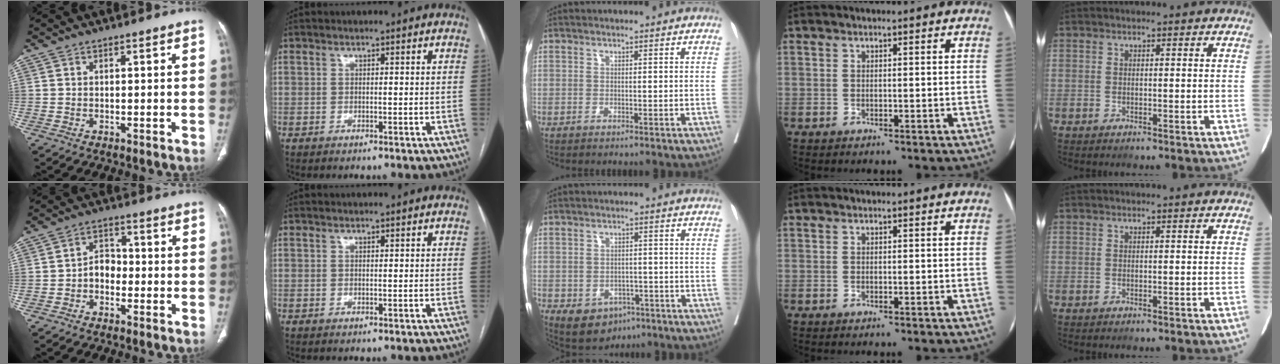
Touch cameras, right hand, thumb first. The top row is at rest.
{"thumb": {"total": 4.2, "force": [-1.3, 3.2, 2.4], "torque": [-0.024, 0.021, -0.033]}, "middle": {"total": 7.7, "force": [-3.9, 5.6, 3.5], "torque": [-0.058, 0.007, -0.048]}}